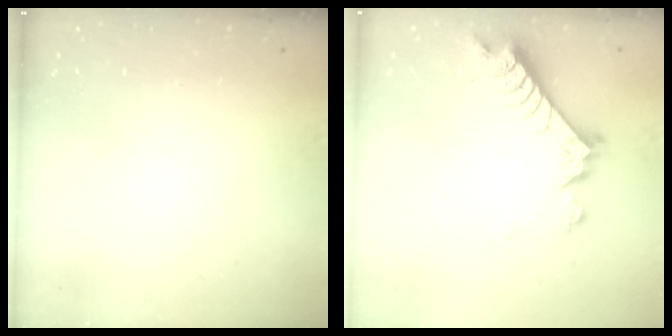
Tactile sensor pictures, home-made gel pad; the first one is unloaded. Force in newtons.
{"total": 7.6, "press": 7.6, "slide": 0.8}